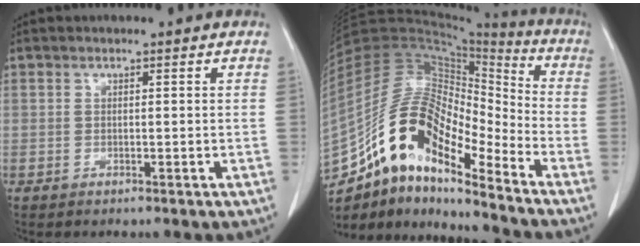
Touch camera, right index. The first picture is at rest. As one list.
[{"total": 17.5, "force": [-12.1, 5.0, 11.6], "torque": [-0.213, 0.041, -0.214]}]